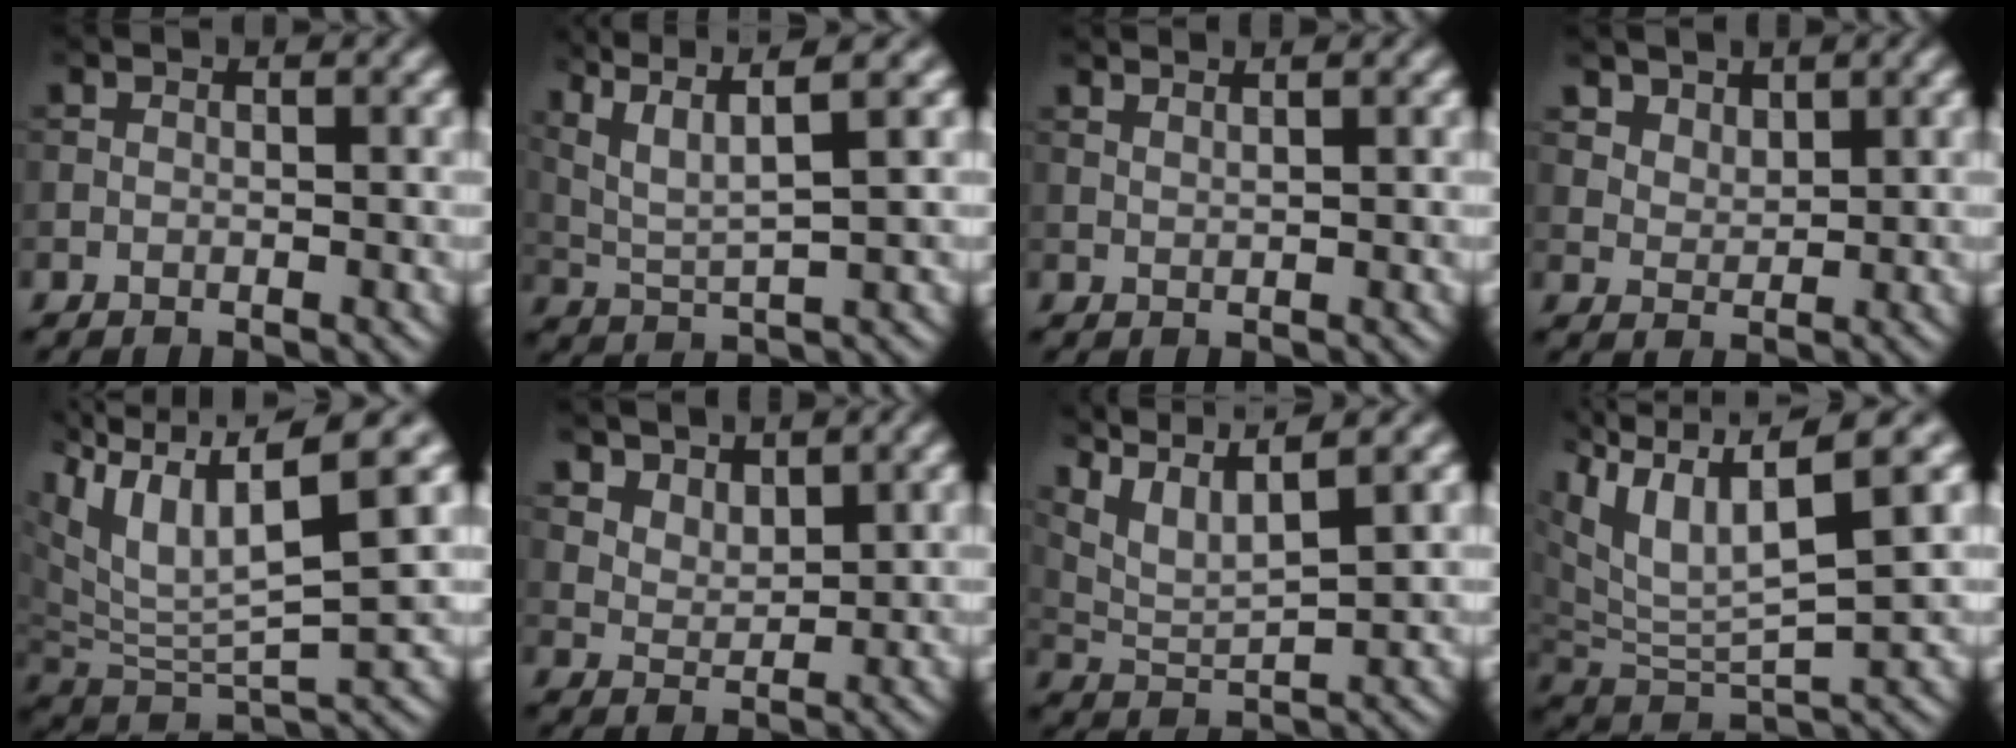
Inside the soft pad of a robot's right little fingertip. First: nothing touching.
{"total": 7.5, "force": [4.7, 1.6, 5.6], "torque": [-0.110, 0.021, 0.074]}
{"total": 2.1, "force": [1.6, 0.7, 1.3], "torque": [-0.008, 0.000, 0.010]}
{"total": 2.9, "force": [2.3, 1.6, 0.9], "torque": [-0.027, -0.017, 0.061]}
{"total": 10.2, "force": [4.5, 3.3, 8.5], "torque": [-0.172, 0.009, 0.083]}
{"total": 3.6, "force": [2.9, 1.7, 1.4], "torque": [-0.039, -0.011, 0.066]}
{"total": 7.3, "force": [5.4, 1.6, 4.7], "torque": [-0.100, 0.017, 0.090]}
{"total": 9.1, "force": [4.4, 2.8, 7.4], "torque": [-0.153, 0.009, 0.082]}